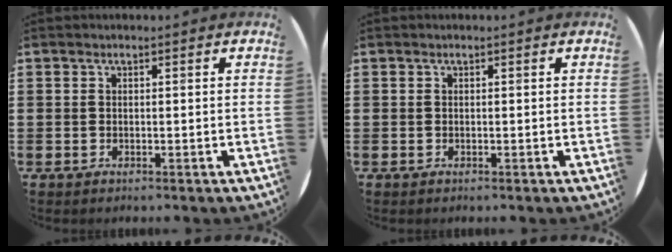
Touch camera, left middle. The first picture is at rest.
{"total": 0.0}